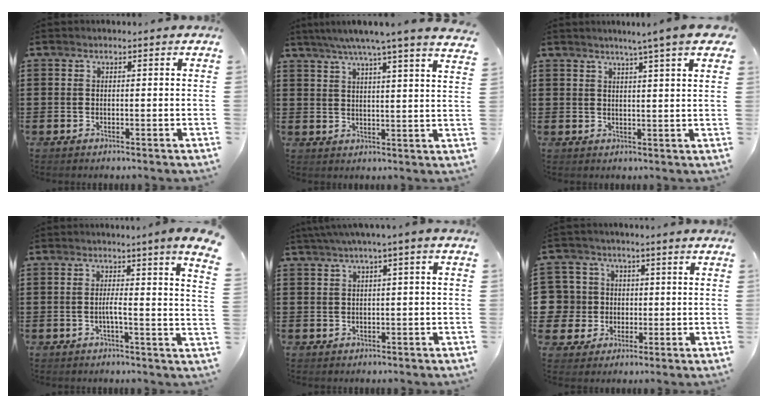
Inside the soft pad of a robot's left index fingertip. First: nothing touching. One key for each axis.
{"total": 5.9, "fx": 5.1, "fy": -0.7, "fz": 3.0, "tx": -0.075, "ty": -0.023, "tz": 0.086}
{"total": 5.4, "fx": 3.8, "fy": -0.5, "fz": 3.7, "tx": -0.073, "ty": -0.012, "tz": 0.062}
{"total": 3.9, "fx": 1.0, "fy": -0.8, "fz": 3.7, "tx": -0.073, "ty": -0.011, "tz": 0.014}
{"total": 1.8, "fx": -0.1, "fy": 0.3, "fz": 1.8, "tx": -0.038, "ty": -0.004, "tz": -0.006}
{"total": 6.7, "fx": 0.1, "fy": 6.6, "fz": 1.1, "tx": -0.070, "ty": 0.008, "tz": 0.000}